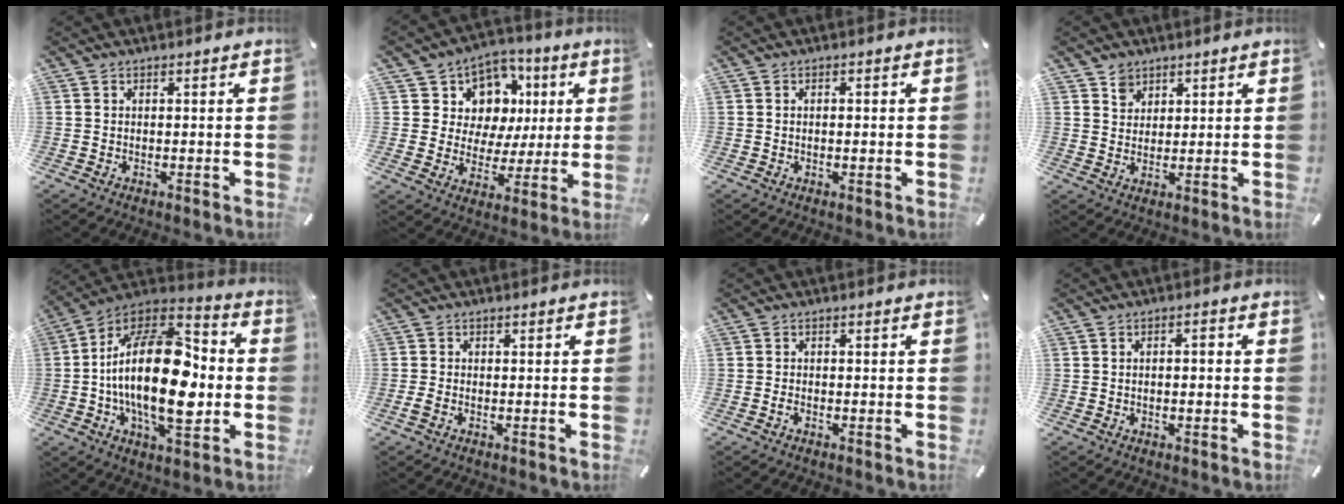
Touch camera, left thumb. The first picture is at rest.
{"total": 10.2, "force": [3.0, 9.7, 1.3], "torque": [-0.024, -0.037, 0.062]}
{"total": 1.0, "force": [-0.2, 0.3, 0.9], "torque": [-0.018, 0.001, -0.003]}
{"total": 3.9, "force": [2.3, 3.2, 0.4], "torque": [-0.002, -0.002, 0.042]}
{"total": 26.7, "force": [-1.9, 14.0, 22.6], "torque": [-0.424, -0.006, -0.038]}
{"total": 1.3, "force": [-0.5, 0.6, 1.0], "torque": [-0.017, 0.000, -0.008]}
{"total": 1.1, "force": [-0.6, 0.3, 0.8], "torque": [-0.019, 0.000, -0.012]}
{"total": 2.1, "force": [-0.4, 1.0, 1.9], "torque": [-0.037, 0.006, -0.008]}